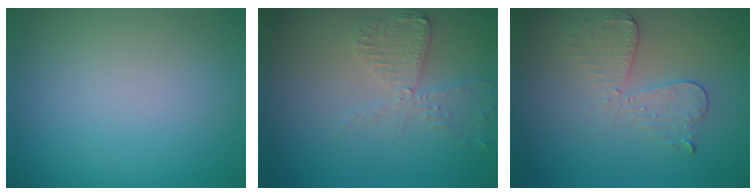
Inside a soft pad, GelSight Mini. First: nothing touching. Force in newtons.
{"total": 2.9, "press": 2.8, "slide": 0.6}
{"total": 3.0, "press": 2.7, "slide": 1.2}